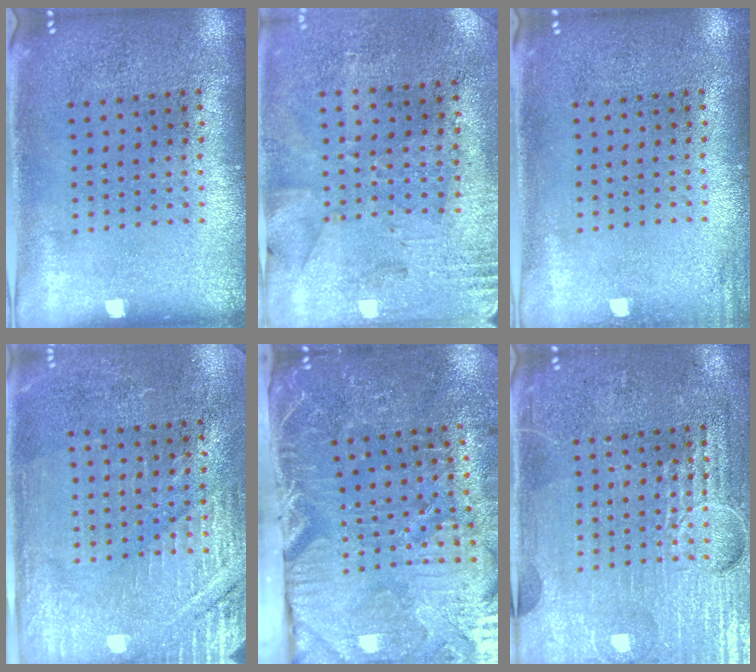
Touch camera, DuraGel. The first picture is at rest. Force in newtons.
{"total": 2.7, "press": 2.3, "slide": 1.5}
{"total": 1.2, "press": 1.2, "slide": 0.3}
{"total": 2.9, "press": 2.8, "slide": 0.5}
{"total": 4.4, "press": 4.1, "slide": 1.4}
{"total": 4.1, "press": 4.0, "slide": 0.7}